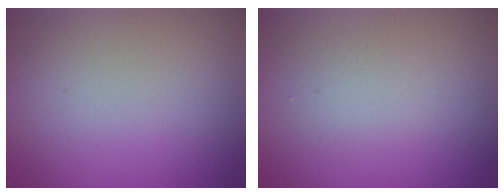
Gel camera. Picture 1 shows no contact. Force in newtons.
{"total": 1.7, "press": 1.7, "slide": 0.2}